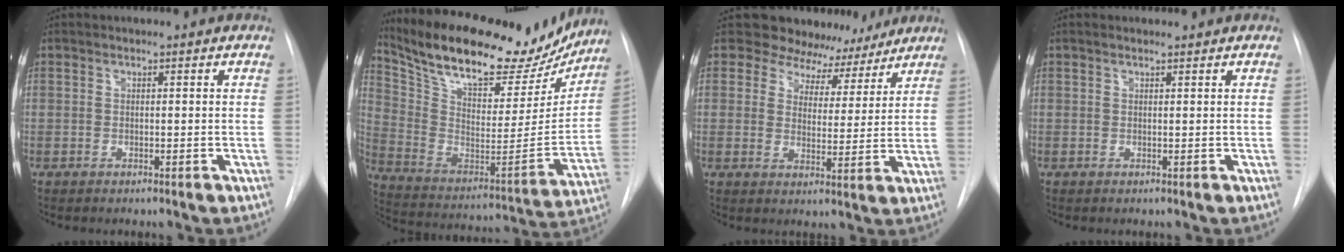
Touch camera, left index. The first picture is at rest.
{"total": 27.5, "force": [22.9, 8.6, 12.6], "torque": [-0.218, -0.006, 0.340]}
{"total": 9.6, "force": [8.3, 4.7, 0.8], "torque": [0.010, -0.002, 0.100]}
{"total": 1.0, "force": [1.0, 0.1, 0.3], "torque": [-0.009, 0.011, 0.018]}